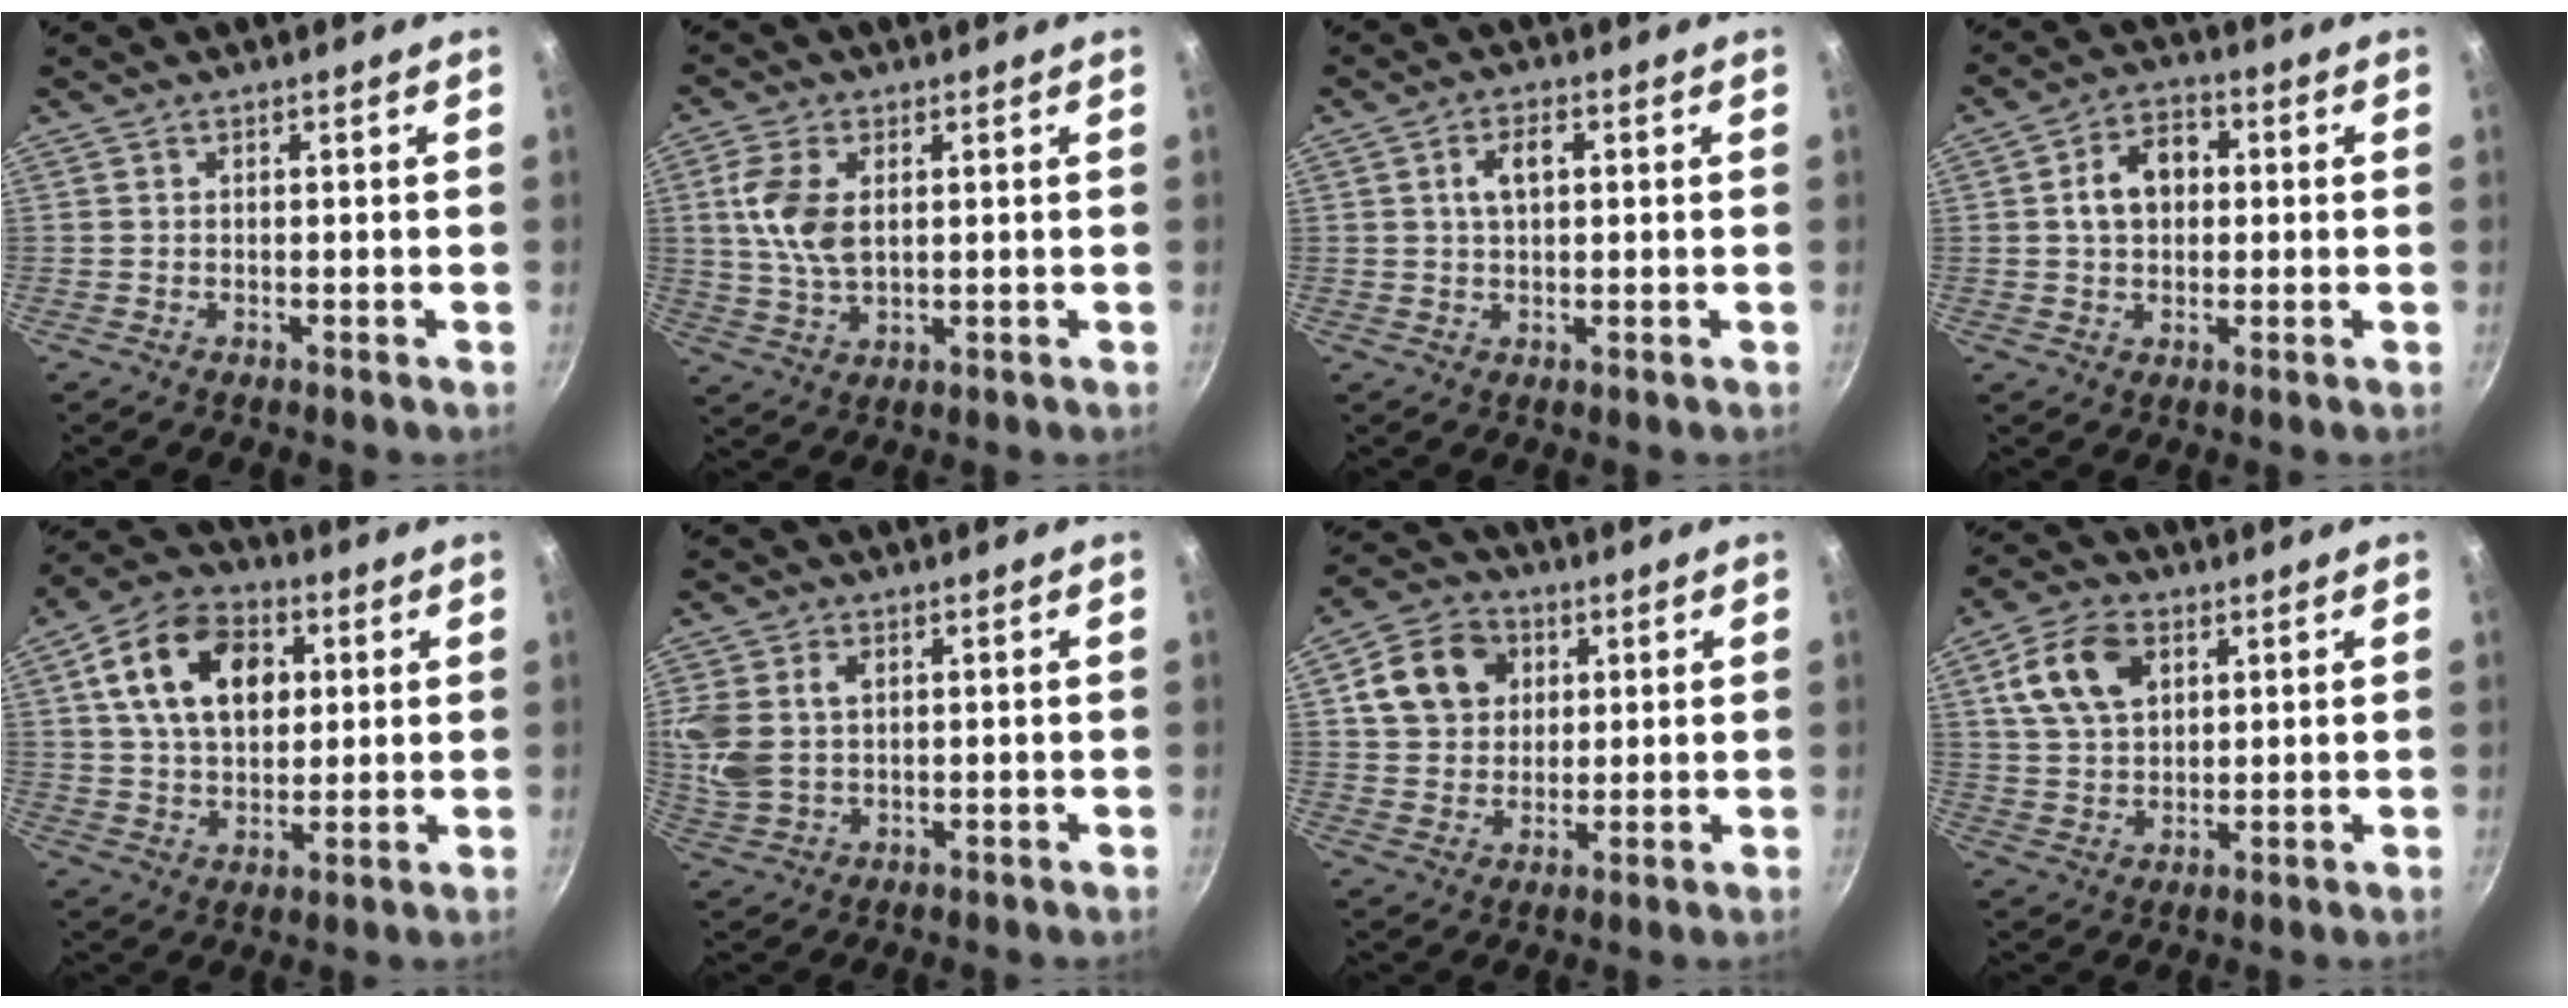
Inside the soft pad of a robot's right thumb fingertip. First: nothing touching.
{"total": 8.7, "force": [1.7, 4.9, 6.9], "torque": [-0.137, -0.004, 0.035]}
{"total": 4.5, "force": [1.0, 2.5, 3.6], "torque": [-0.052, 0.010, 0.016]}
{"total": 8.4, "force": [1.0, 6.2, 5.6], "torque": [-0.065, 0.018, 0.008]}
{"total": 16.7, "force": [4.6, 11.2, 11.4], "torque": [-0.166, 0.006, 0.067]}
{"total": 9.4, "force": [1.9, 6.6, 6.4], "torque": [-0.132, -0.001, 0.041]}
{"total": 11.7, "force": [3.6, 9.6, 5.6], "torque": [-0.078, 0.007, 0.055]}
{"total": 11.5, "force": [4.2, 7.6, 7.6], "torque": [-0.124, 0.002, 0.075]}